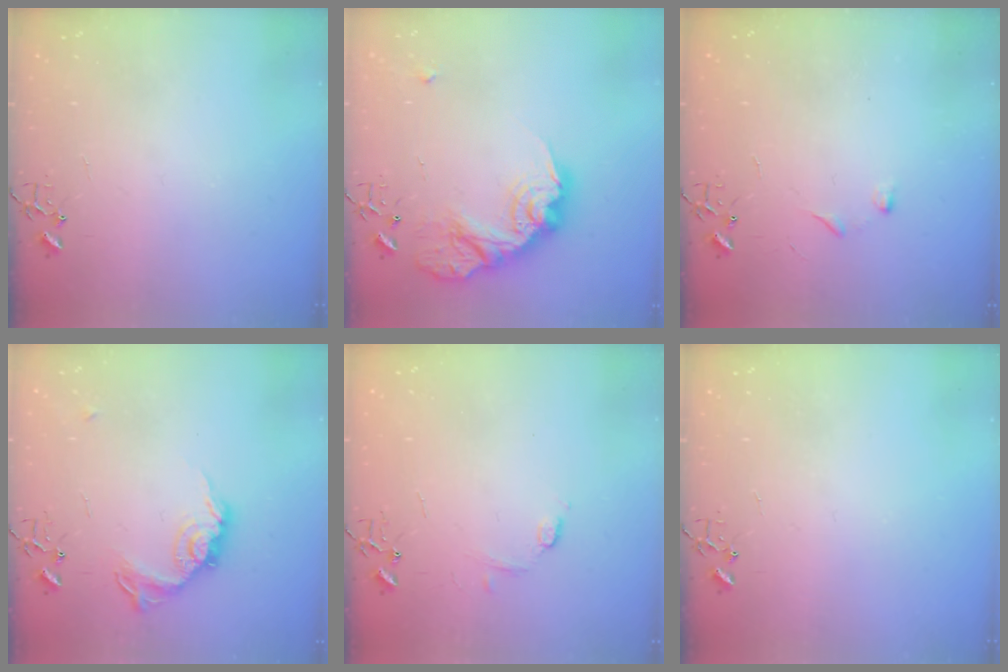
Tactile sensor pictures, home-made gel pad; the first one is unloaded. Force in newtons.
{"total": 19.4, "press": 19.3, "slide": 1.5}
{"total": 4.3, "press": 4.3, "slide": 0.6}
{"total": 14.2, "press": 14.2, "slide": 0.6}
{"total": 6.1, "press": 6.1, "slide": 0.7}
{"total": 0.0}